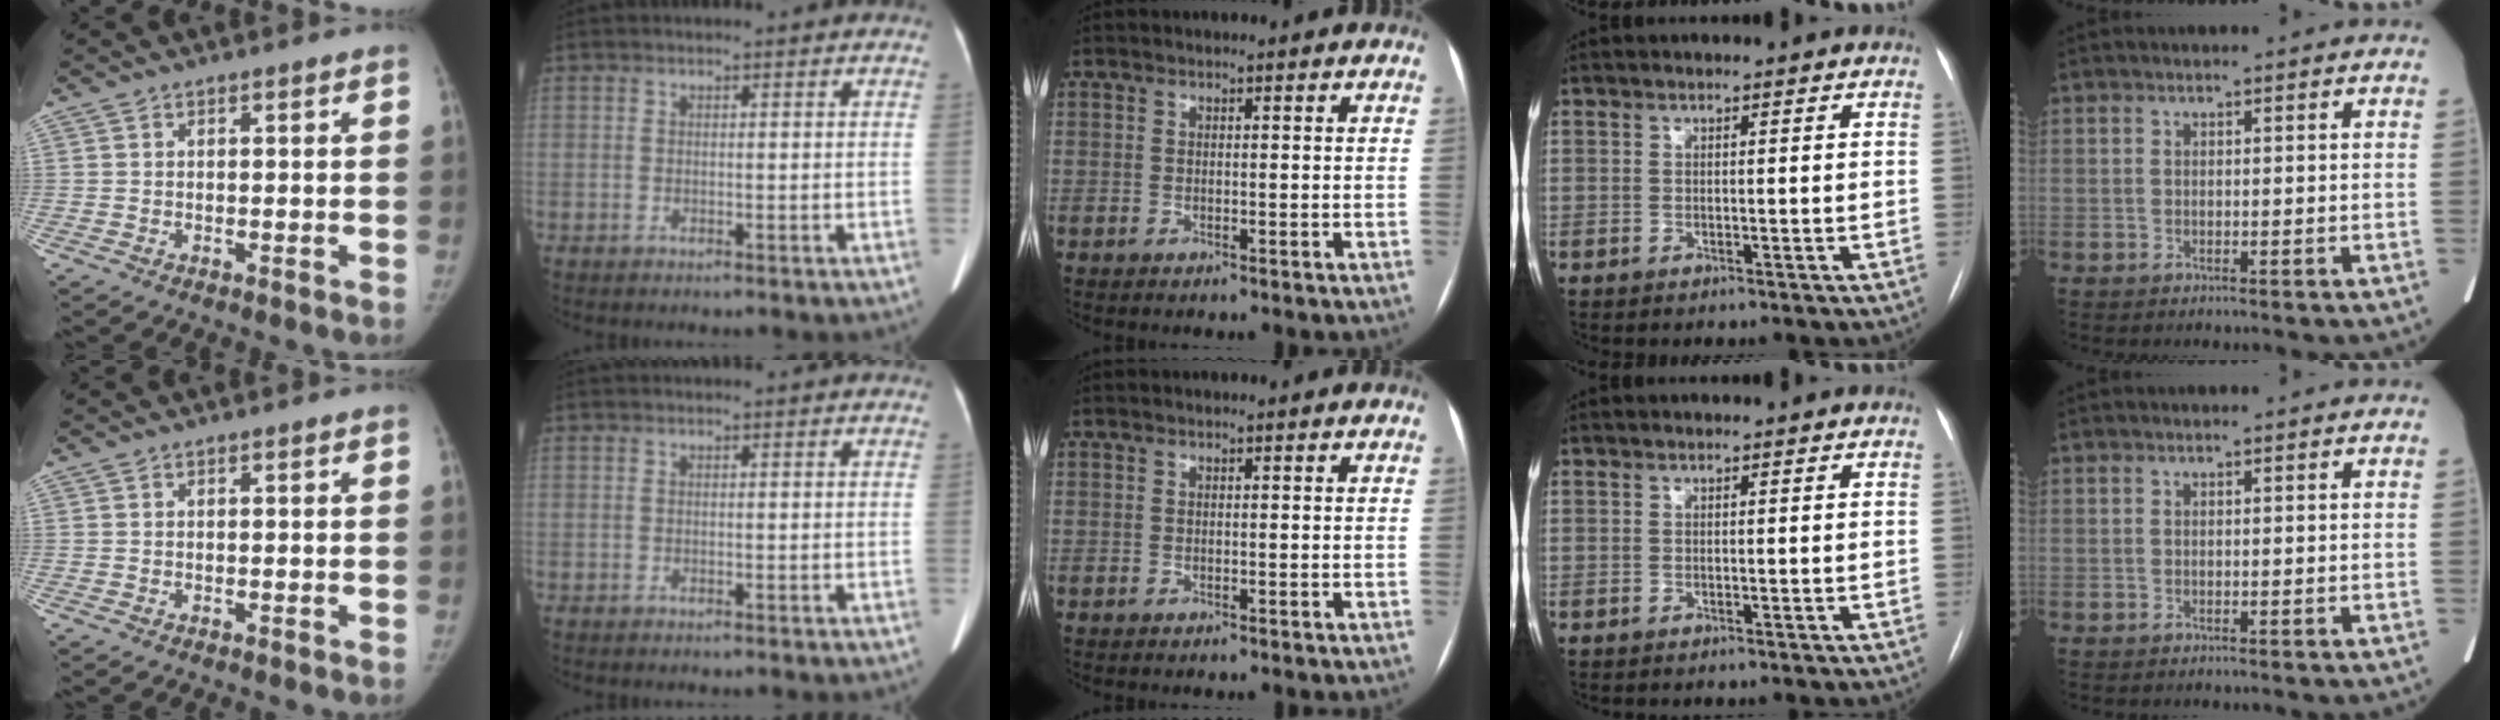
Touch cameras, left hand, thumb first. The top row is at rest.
{}